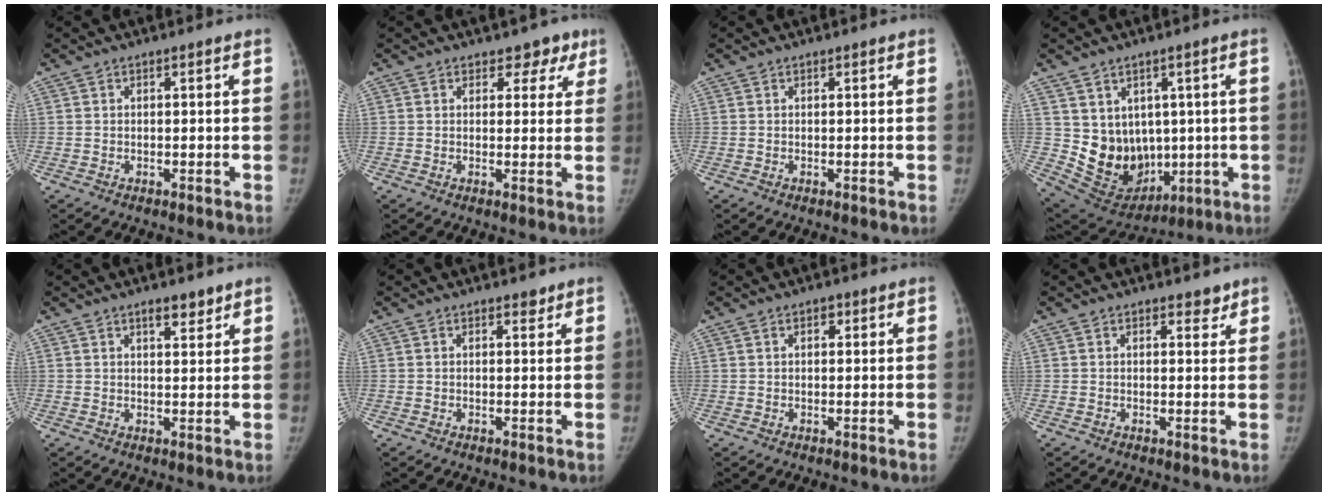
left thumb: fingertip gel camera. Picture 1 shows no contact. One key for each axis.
{"total": 4.2, "fx": 2.9, "fy": 2.9, "fz": 1.2, "tx": 0.021, "ty": -0.012, "tz": 0.030}
{"total": 0.0}
{"total": 12.8, "fx": 1.2, "fy": 10.6, "fz": 7.1, "tx": -0.078, "ty": -0.013, "tz": 0.063}
{"total": 3.8, "fx": 2.6, "fy": 1.4, "fz": 2.2, "tx": -0.019, "ty": -0.016, "tz": 0.039}
{"total": 1.3, "fx": 1.0, "fy": 0.6, "fz": 0.5, "tx": 0.001, "ty": -0.006, "tz": 0.010}
{"total": 1.8, "fx": 0.9, "fy": 1.1, "fz": 1.2, "tx": -0.011, "ty": -0.001, "tz": 0.012}
{"total": 2.0, "fx": 1.6, "fy": 1.0, "fz": 0.7, "tx": 0.006, "ty": -0.009, "tz": 0.017}